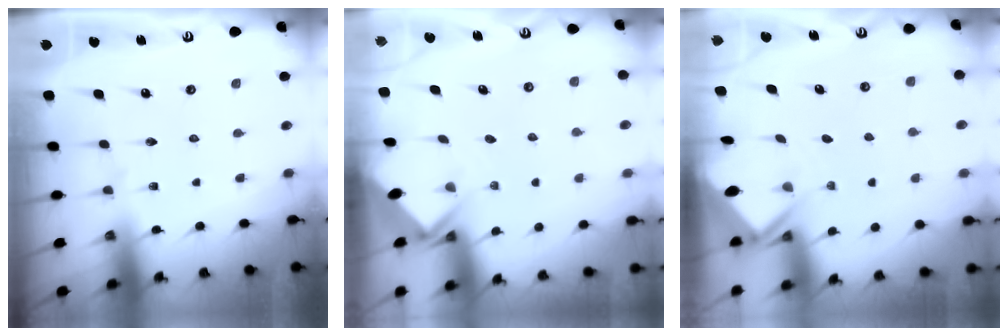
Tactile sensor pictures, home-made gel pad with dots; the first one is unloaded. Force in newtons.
{"total": 2.7, "press": 2.7, "slide": 0.2}
{"total": 2.6, "press": 2.6, "slide": 0.1}